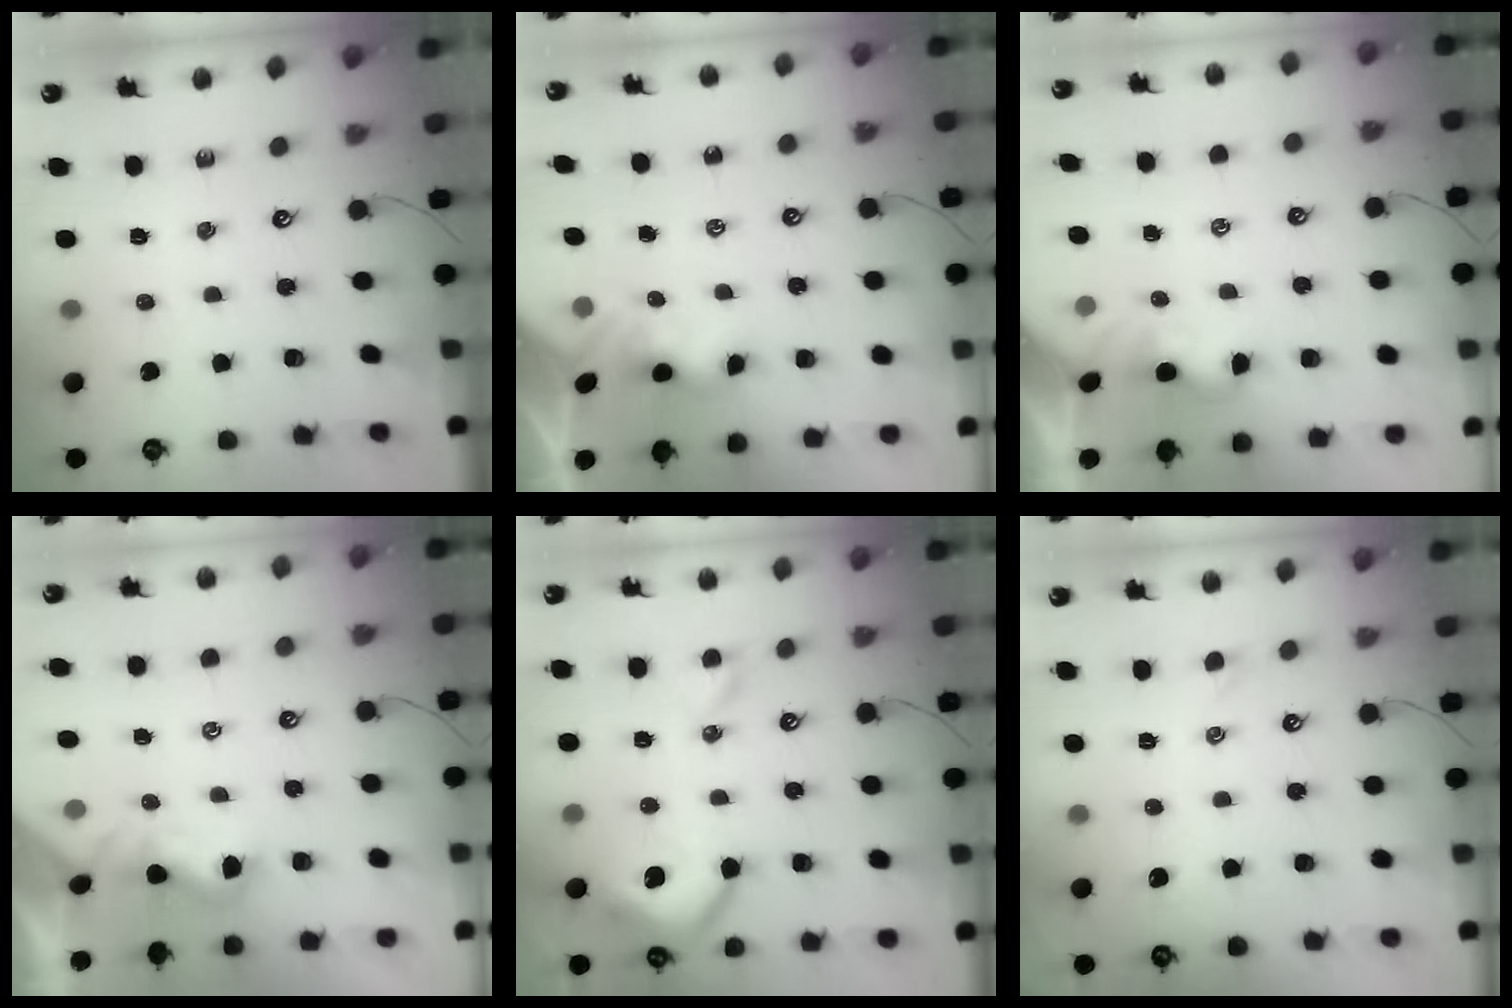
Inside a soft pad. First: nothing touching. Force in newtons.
{"total": 3.0, "press": 3.0, "slide": 0.6}
{"total": 1.8, "press": 1.8, "slide": 0.5}
{"total": 1.4, "press": 1.3, "slide": 0.5}
{"total": 12.6, "press": 12.5, "slide": 1.7}
{"total": 0.0}